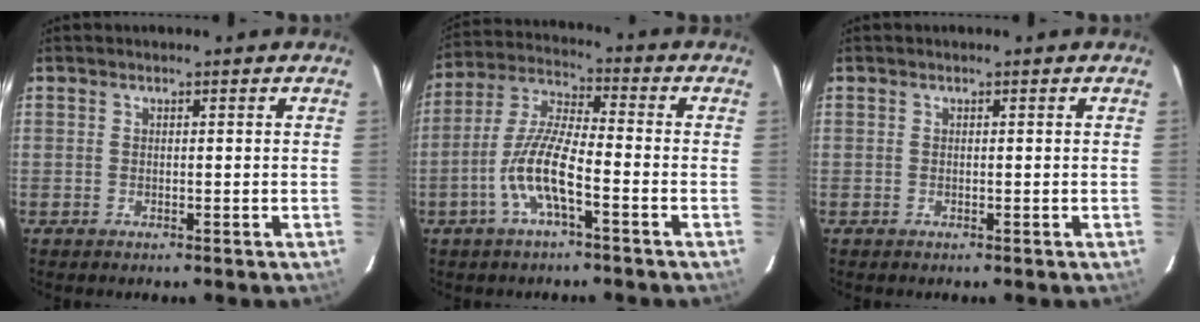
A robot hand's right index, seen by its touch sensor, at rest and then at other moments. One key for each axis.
{"total": 10.5, "fx": -4.3, "fy": 2.1, "fz": 9.3, "tx": -0.201, "ty": 0.002, "tz": -0.086}
{"total": 0.0}